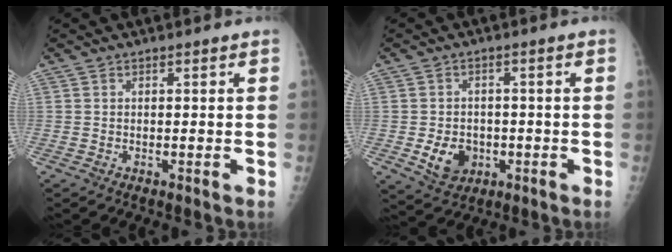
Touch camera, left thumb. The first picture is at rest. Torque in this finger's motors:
{"motor_torque": [0.04, 0.02, 0.45, 0.36, 0.01]}